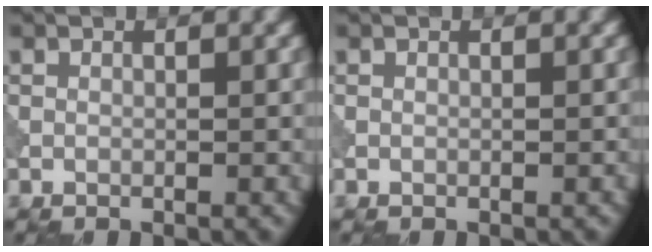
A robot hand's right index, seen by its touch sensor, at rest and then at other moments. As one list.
[{"total": 0.0}]